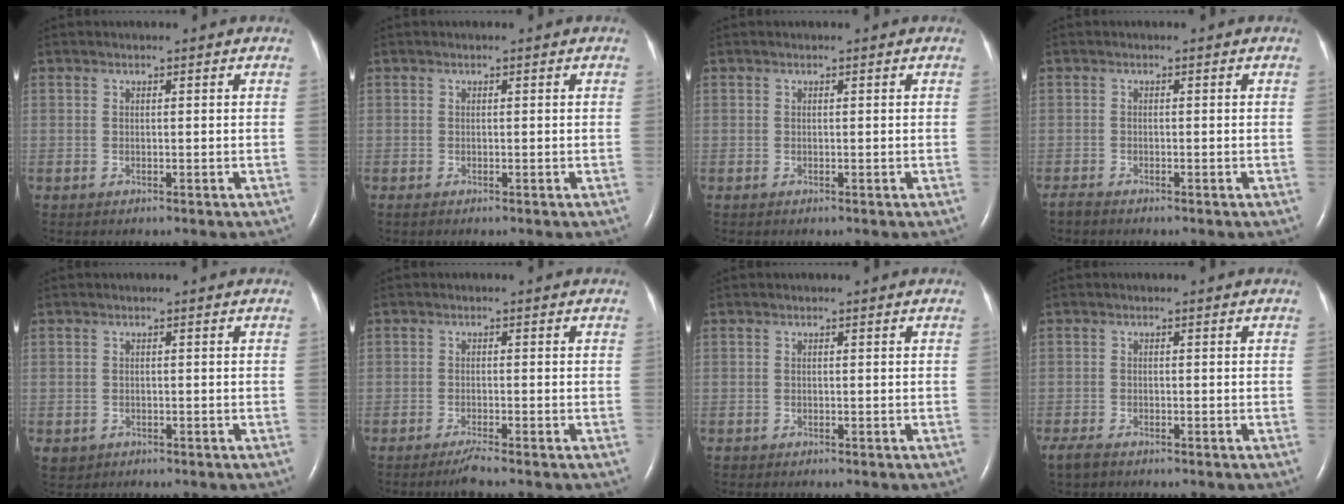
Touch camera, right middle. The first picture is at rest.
{"total": 0.0}
{"total": 0.0}
{"total": 1.1, "force": [-1.0, 0.2, 0.3], "torque": [-0.014, -0.003, -0.019]}
{"total": 1.8, "force": [-0.8, 1.5, 0.3], "torque": [-0.006, 0.003, -0.008]}
{"total": 2.0, "force": [-1.7, -0.5, 1.0], "torque": [-0.029, -0.005, -0.034]}
{"total": 0.0}
{"total": 2.9, "force": [-2.3, 1.0, 1.5], "torque": [-0.035, -0.008, -0.038]}